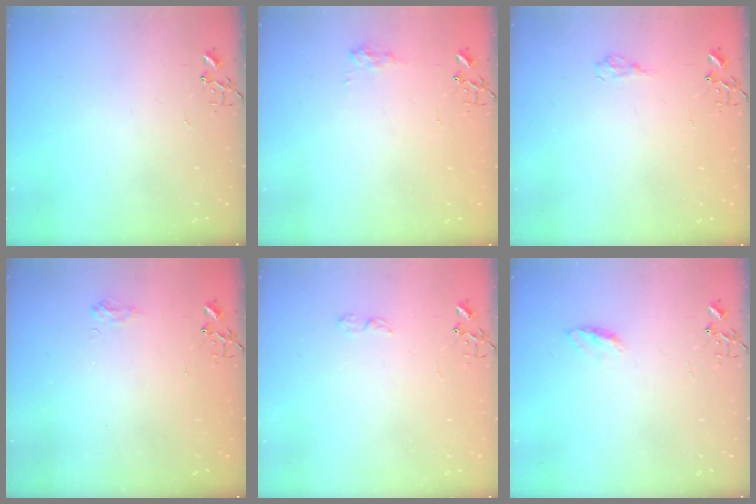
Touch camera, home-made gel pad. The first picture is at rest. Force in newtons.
{"total": 7.8, "press": 7.8, "slide": 0.7}
{"total": 6.6, "press": 6.5, "slide": 0.9}
{"total": 6.9, "press": 6.9, "slide": 0.7}
{"total": 4.4, "press": 4.3, "slide": 0.7}
{"total": 5.0, "press": 5.0, "slide": 0.7}